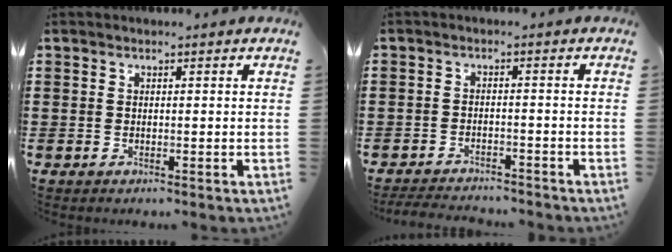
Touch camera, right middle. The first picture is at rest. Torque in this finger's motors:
{"motor_torque": [0.24, -0.23, 0.02, 0.01]}